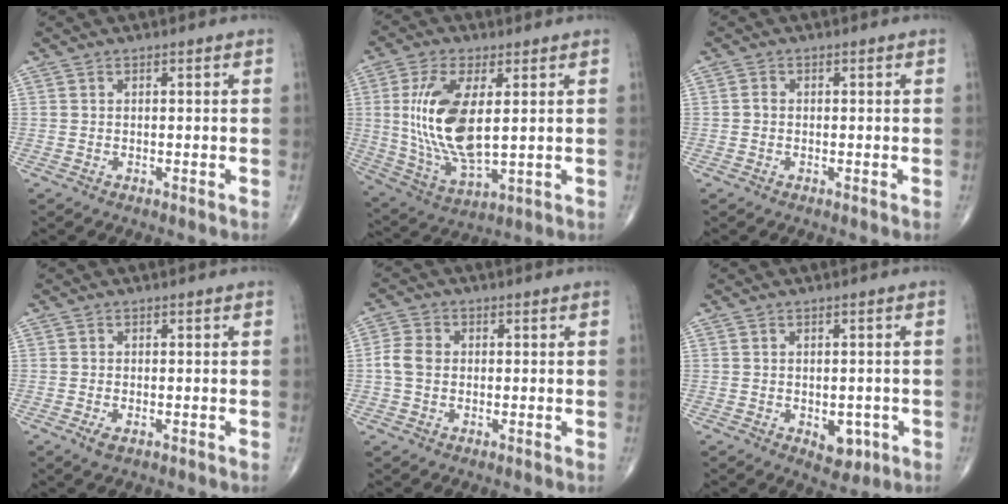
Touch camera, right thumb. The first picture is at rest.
{"total": 15.9, "force": [2.2, 6.9, 14.2], "torque": [-0.290, -0.018, 0.054]}
{"total": 1.0, "force": [-0.2, 0.8, 0.5], "torque": [-0.004, 0.002, -0.005]}
{"total": 1.7, "force": [-0.8, 0.7, 1.4], "torque": [-0.030, -0.003, -0.015]}
{"total": 4.3, "force": [-0.2, 3.4, 2.7], "torque": [-0.055, 0.010, -0.010]}
{"total": 4.6, "force": [-1.4, 2.9, 3.3], "torque": [-0.020, 0.001, -0.010]}